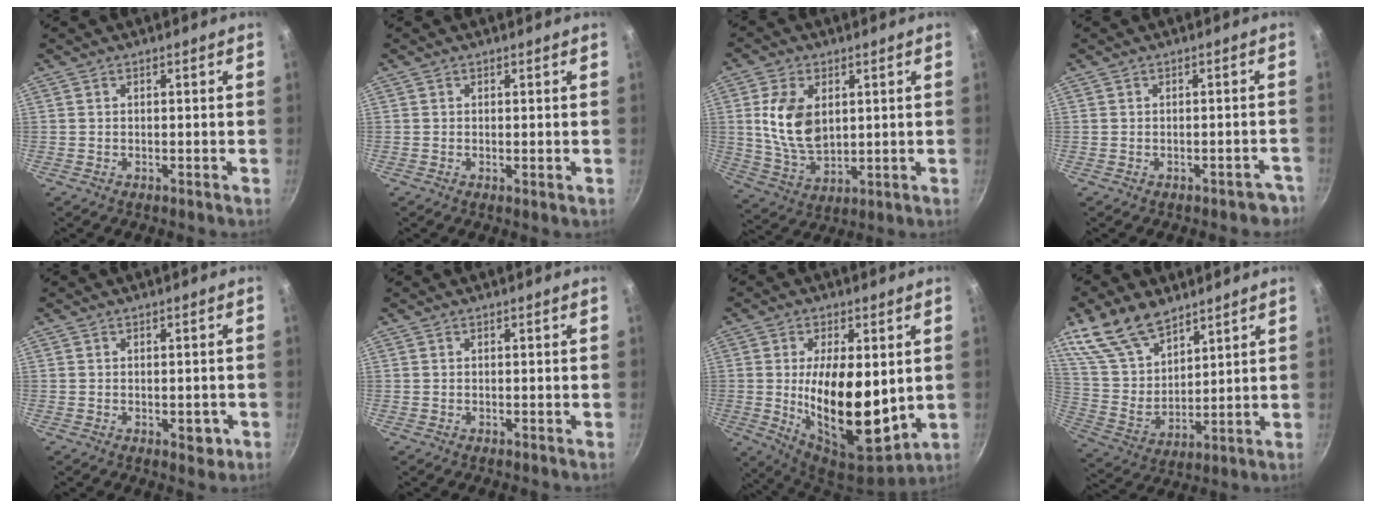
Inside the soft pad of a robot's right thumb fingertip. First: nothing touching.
{"total": 0.5, "force": [0.1, 0.1, 0.5], "torque": [-0.008, -0.005, 0.000]}
{"total": 11.5, "force": [2.4, 7.4, 8.6], "torque": [-0.150, -0.022, 0.055]}
{"total": 3.5, "force": [-2.2, 2.3, 1.3], "torque": [0.027, 0.035, -0.006]}
{"total": 3.0, "force": [-1.0, 1.7, 2.2], "torque": [-0.008, 0.007, -0.009]}
{"total": 0.0}
{"total": 18.2, "force": [0.4, 8.4, 16.1], "torque": [-0.249, -0.029, 0.017]}
{"total": 14.9, "force": [10.5, 7.4, 7.5], "torque": [-0.118, -0.049, 0.218]}